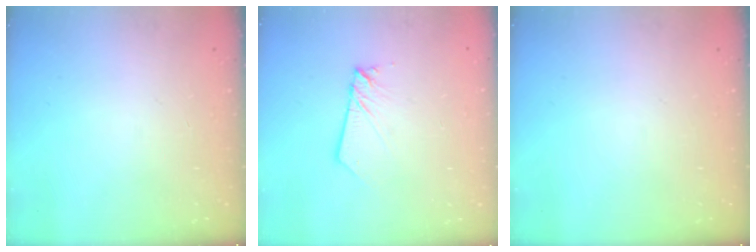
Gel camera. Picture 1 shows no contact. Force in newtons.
{"total": 3.0, "press": 3.0, "slide": 0.4}
{"total": 0.0}